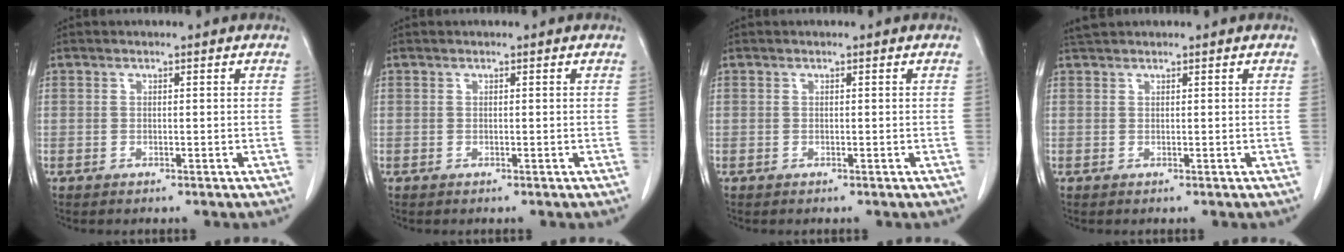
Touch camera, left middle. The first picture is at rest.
{"total": 0.0}
{"total": 0.0}
{"total": 1.3, "force": [1.3, 0.1, 0.2], "torque": [-0.010, 0.013, 0.029]}